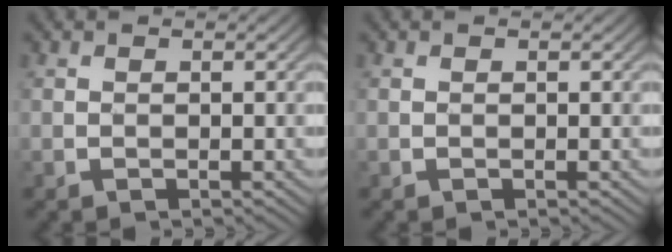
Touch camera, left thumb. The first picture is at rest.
{"total": 0.0}